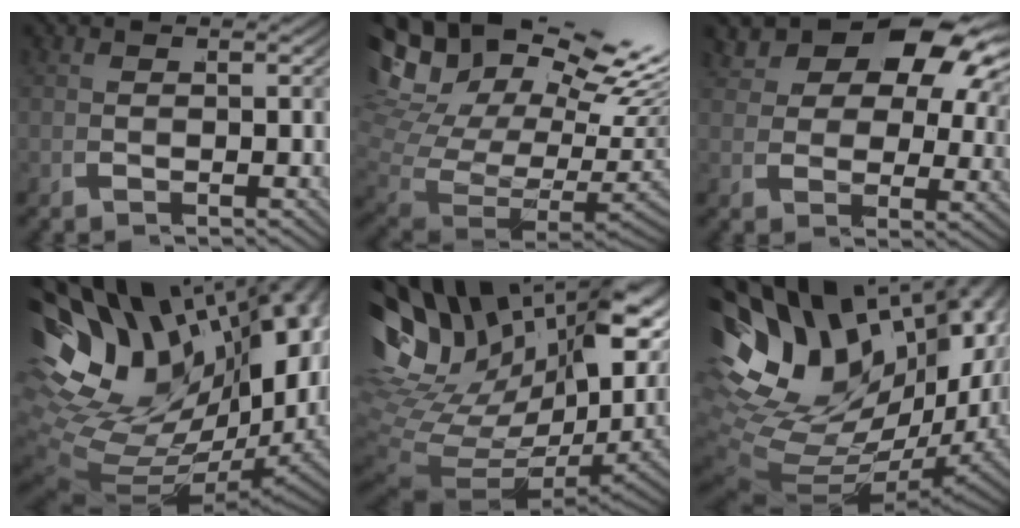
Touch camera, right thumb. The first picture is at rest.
{"total": 15.7, "force": [1.9, 11.3, 10.7], "torque": [-0.189, -0.020, 0.028]}
{"total": 10.4, "force": [4.9, 5.8, 7.2], "torque": [-0.125, 0.004, 0.077]}
{"total": 21.5, "force": [1.3, 14.2, 16.0], "torque": [-0.311, -0.026, 0.035]}
{"total": 17.7, "force": [2.9, 11.2, 13.4], "torque": [-0.262, -0.018, 0.059]}
{"total": 19.5, "force": [0.6, 13.3, 14.2], "torque": [-0.300, -0.033, 0.024]}